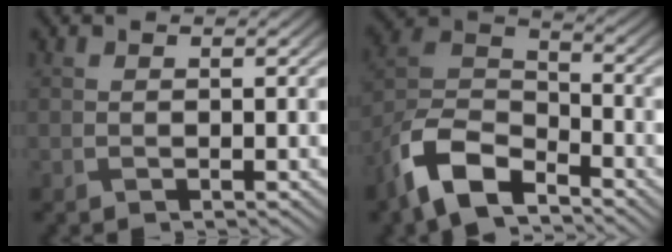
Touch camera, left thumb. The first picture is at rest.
{"total": 11.0, "force": [-7.5, 4.8, 6.4], "torque": [-0.141, -0.009, -0.163]}